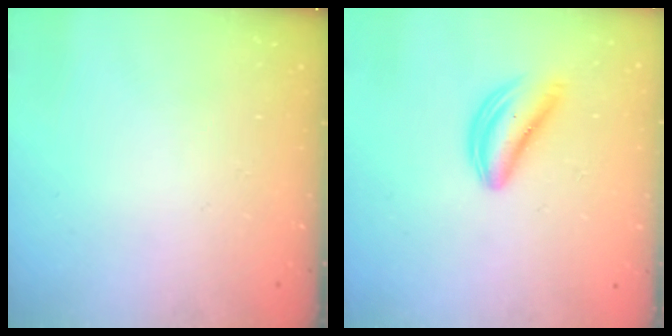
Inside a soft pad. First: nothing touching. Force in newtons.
{"total": 5.2, "press": 5.1, "slide": 0.9}